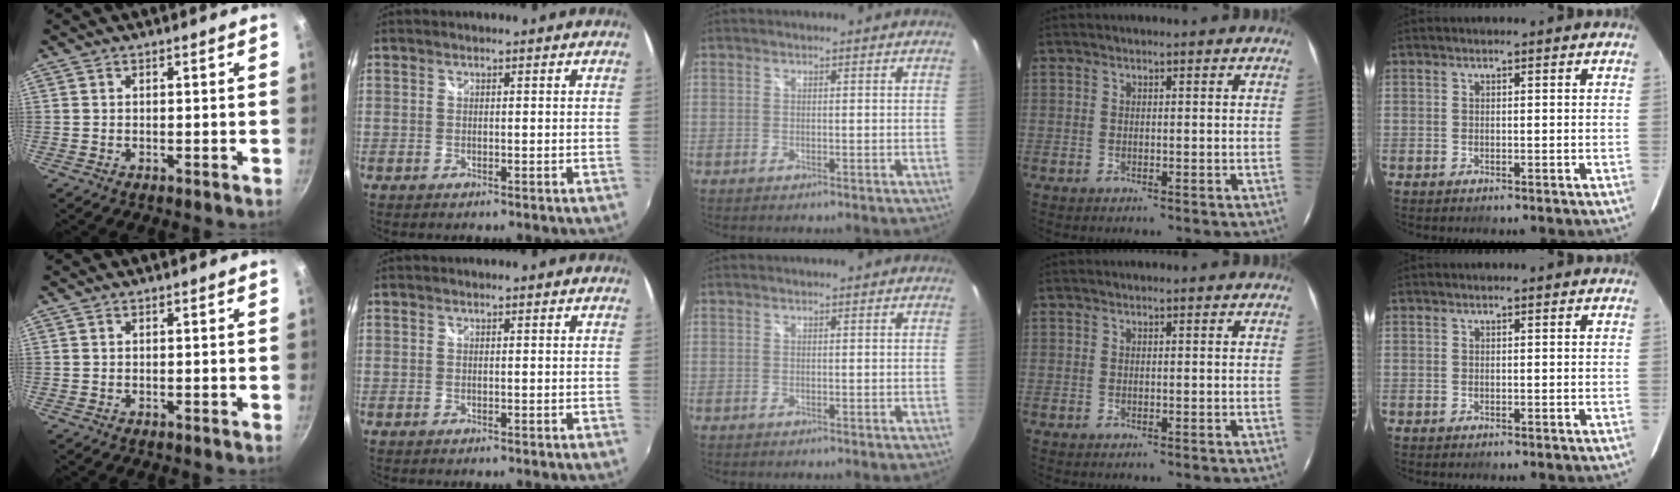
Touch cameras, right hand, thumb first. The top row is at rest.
{}